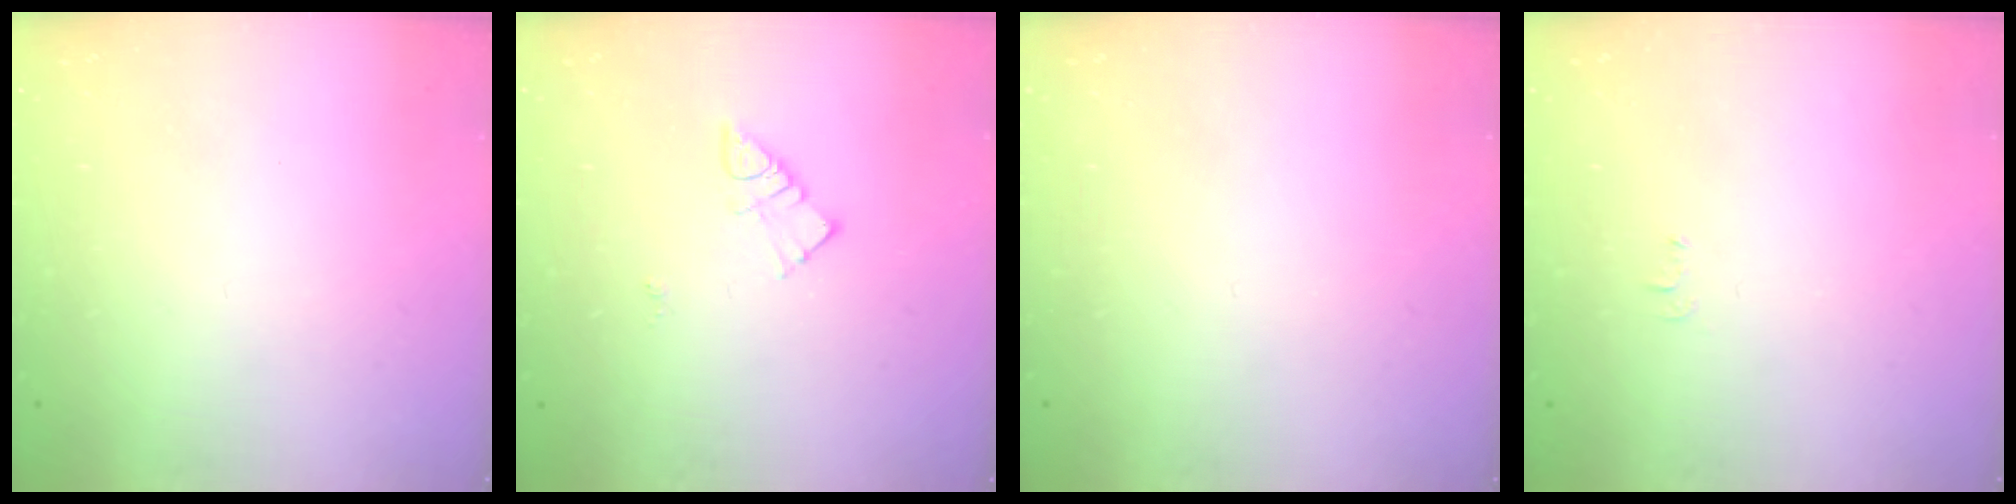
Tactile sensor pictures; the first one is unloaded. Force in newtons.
{"total": 5.8, "press": 5.8, "slide": 0.6}
{"total": 0.0}
{"total": 3.0, "press": 3.0, "slide": 0.5}